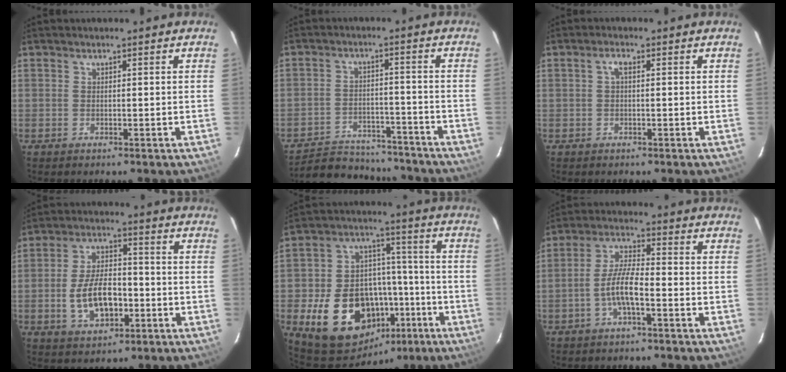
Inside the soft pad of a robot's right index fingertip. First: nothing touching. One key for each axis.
{"total": 17.4, "fx": -15.6, "fy": 5.6, "fz": 5.2, "tx": -0.120, "ty": 0.013, "tz": -0.209}
{"total": 1.5, "fx": 0.1, "fy": 0.6, "fz": 1.4, "tx": -0.028, "ty": 0.007, "tz": 0.001}
{"total": 10.7, "fx": -3.1, "fy": 5.7, "fz": 8.5, "tx": -0.171, "ty": 0.010, "tz": -0.043}
{"total": 22.2, "fx": -10.1, "fy": 15.5, "fz": 12.2, "tx": -0.254, "ty": 0.034, "tz": -0.124}
{"total": 6.6, "fx": -2.8, "fy": 1.3, "fz": 5.8, "tx": -0.122, "ty": 0.010, "tz": -0.052}